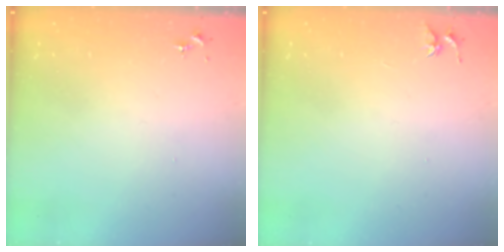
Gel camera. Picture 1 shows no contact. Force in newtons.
{"total": 3.7, "press": 3.7, "slide": 0.4}